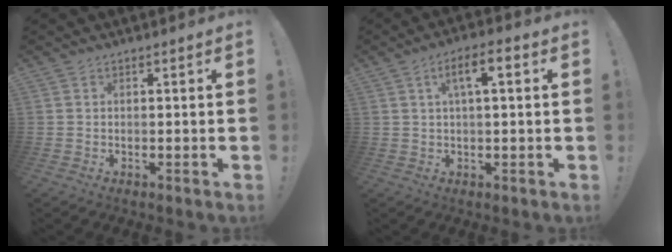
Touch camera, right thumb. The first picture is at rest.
{"total": 6.4, "force": [1.4, 1.8, 6.0], "torque": [-0.097, 0.005, 0.016]}